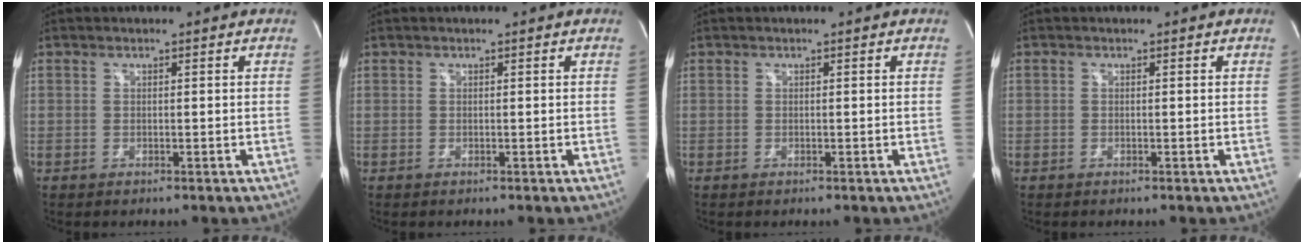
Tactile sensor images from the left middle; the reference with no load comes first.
{"total": 0.0}
{"total": 0.0}
{"total": 0.0}